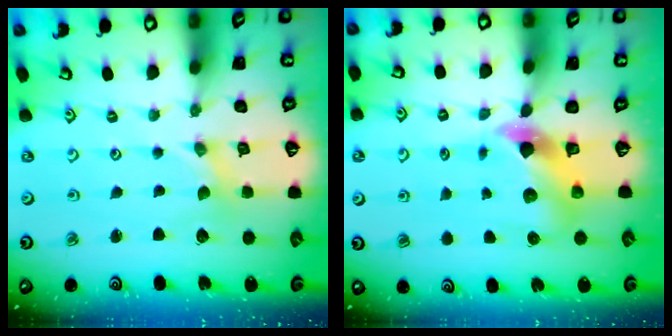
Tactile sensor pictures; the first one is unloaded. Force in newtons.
{"total": 7.2, "press": 7.1, "slide": 0.9}